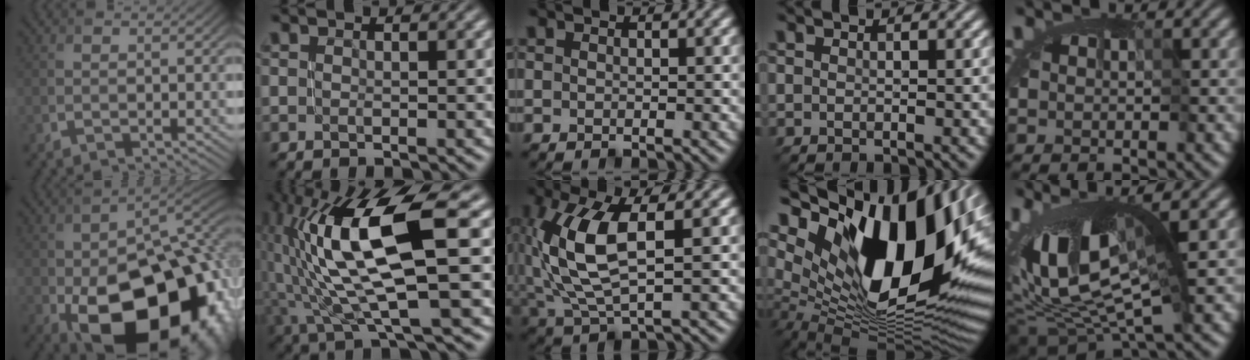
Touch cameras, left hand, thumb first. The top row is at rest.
{"thumb": {"total": 22.6, "force": [-8.0, 13.7, 16.1], "torque": [-0.239, -0.055, -0.080]}, "index": {"total": 13.3, "force": [2.0, 3.3, 12.8], "torque": [-0.245, 0.010, 0.044]}, "middle": {"total": 7.7, "force": [1.0, 3.2, 6.9], "torque": [-0.163, 0.003, 0.022]}, "ring": {"total": 18.4, "force": [6.5, 9.0, 14.7], "torque": [-0.253, 0.017, 0.109]}, "little": {"total": 10.3, "force": [-0.8, 3.7, 9.6], "torque": [-0.172, -0.010, -0.010]}}